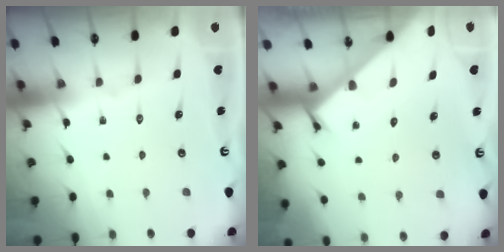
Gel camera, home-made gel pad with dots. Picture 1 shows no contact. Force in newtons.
{"total": 2.5, "press": 2.5, "slide": 0.1}